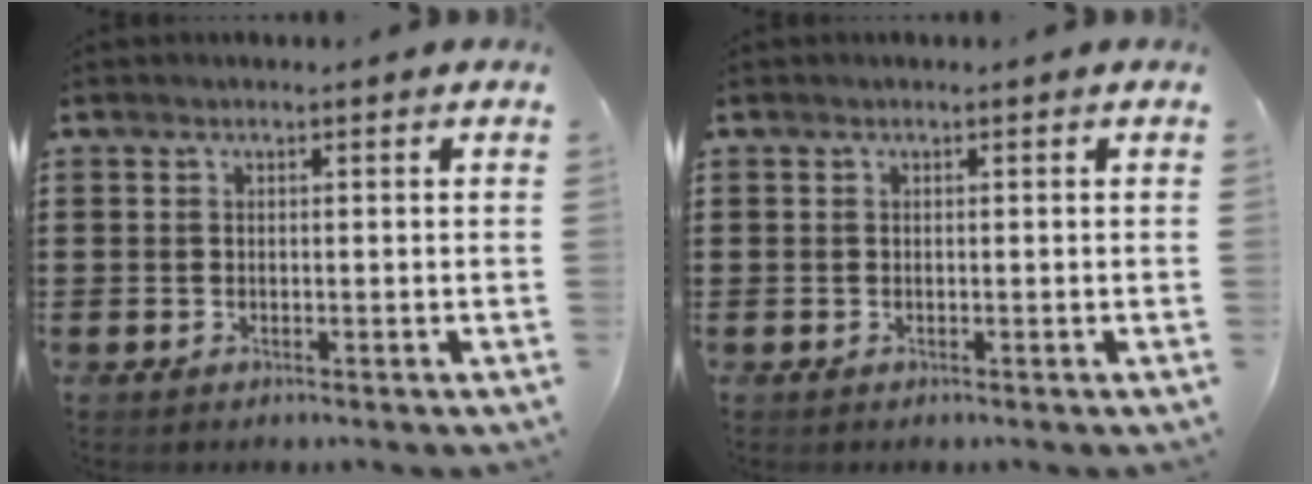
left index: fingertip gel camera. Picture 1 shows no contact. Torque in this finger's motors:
{"motor_torque": [0.00, 0.00, 0.00, 0.01]}